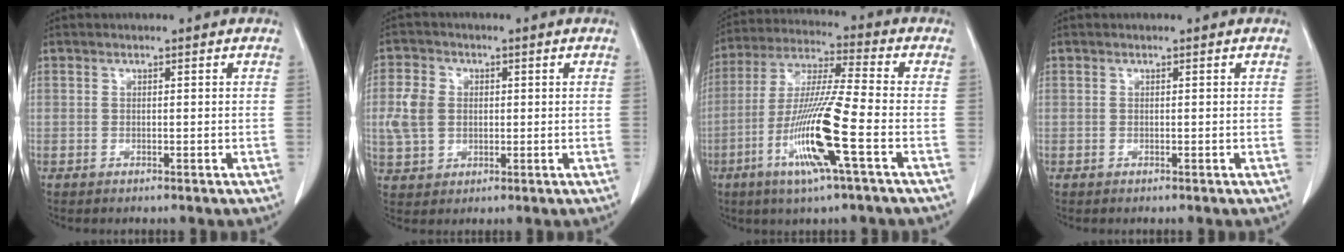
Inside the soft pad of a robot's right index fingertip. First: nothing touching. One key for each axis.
{"total": 6.3, "fx": 0.4, "fy": 5.0, "fz": 3.8, "tx": -0.098, "ty": 0.014, "tz": 0.012}
{"total": 14.2, "fx": -5.2, "fy": -0.4, "fz": 13.2, "tx": -0.269, "ty": -0.016, "tz": -0.104}
{"total": 0.0}